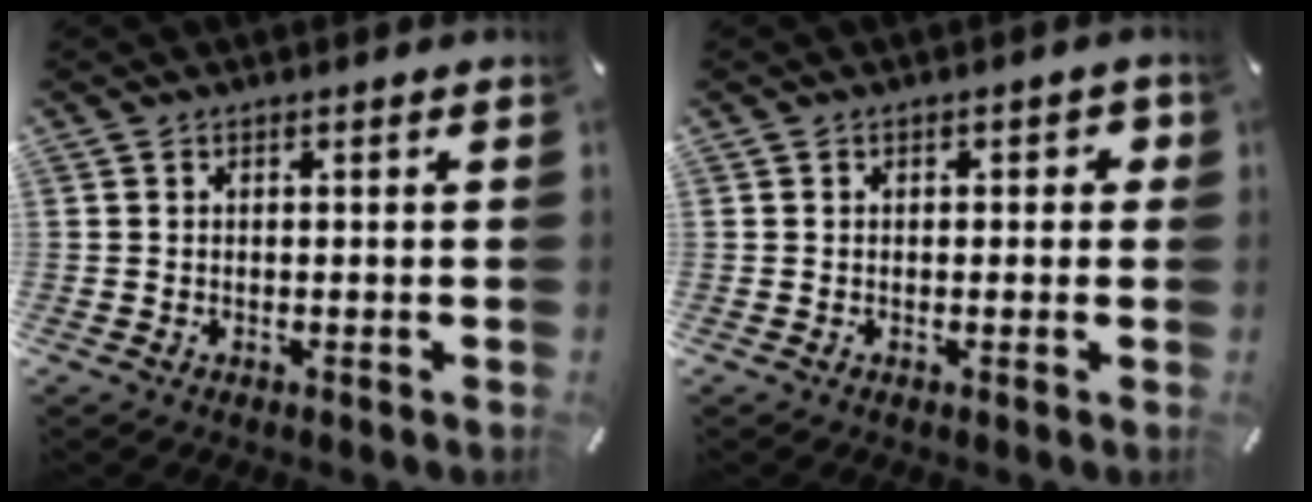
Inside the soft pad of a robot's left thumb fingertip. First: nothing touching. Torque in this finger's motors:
{"motor_torque": [-0.03, -0.53, 0.04, 0.14, 0.00]}